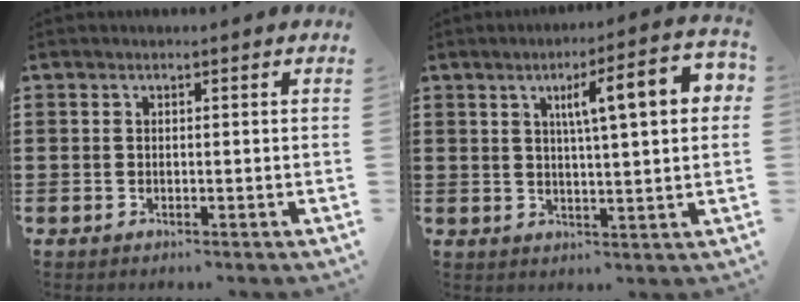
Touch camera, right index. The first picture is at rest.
{"total": 9.0, "force": [2.7, 1.7, 8.5], "torque": [-0.144, -0.001, 0.035]}